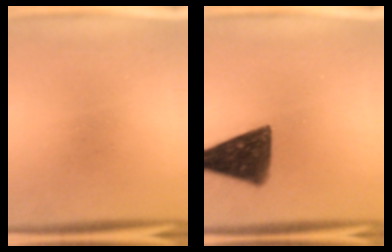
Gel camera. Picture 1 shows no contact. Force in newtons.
{"total": 12.2}